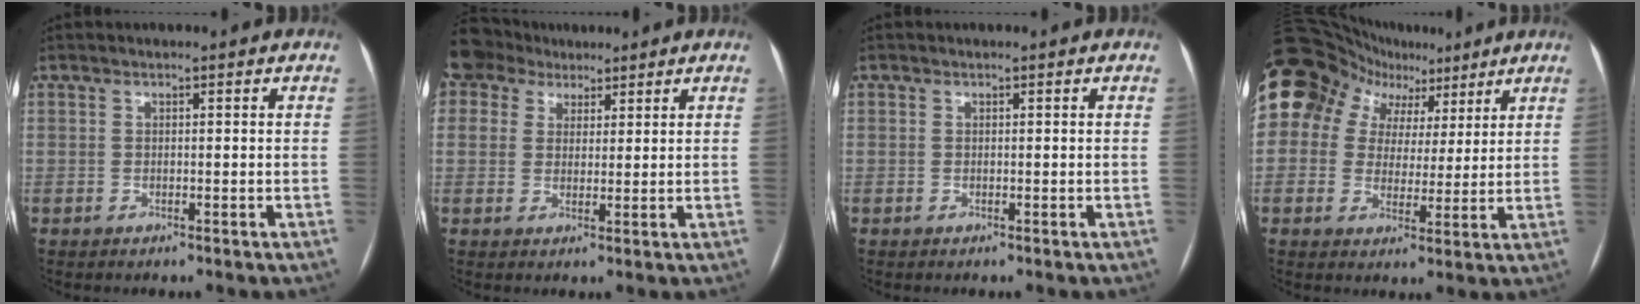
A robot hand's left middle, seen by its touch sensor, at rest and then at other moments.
{"total": 6.1, "force": [4.5, 4.2, 0.1], "torque": [-0.006, 0.029, 0.085]}
{"total": 0.0}
{"total": 16.3, "force": [9.0, 12.3, 5.7], "torque": [-0.114, 0.074, 0.148]}